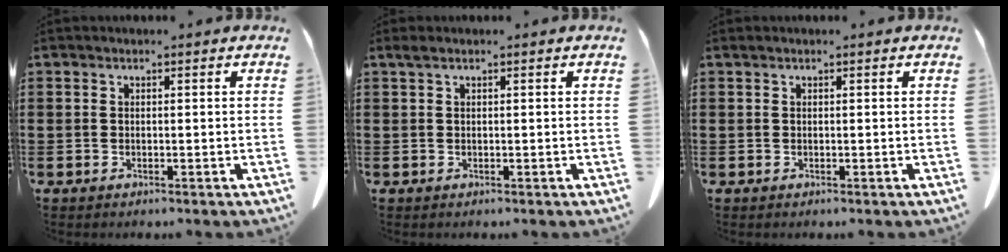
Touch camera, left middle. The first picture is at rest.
{"total": 0.7, "force": [0.3, 0.1, 0.6], "torque": [-0.013, 0.003, 0.005]}
{"total": 0.0}